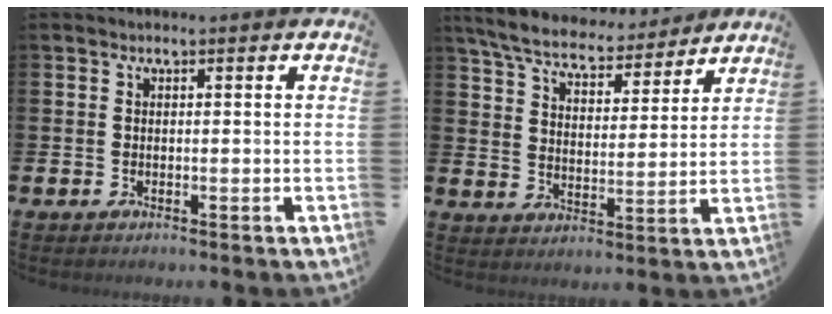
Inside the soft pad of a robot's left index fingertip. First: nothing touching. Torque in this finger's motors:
{"motor_torque": [1.06, -1.08, 0.52, 0.09]}